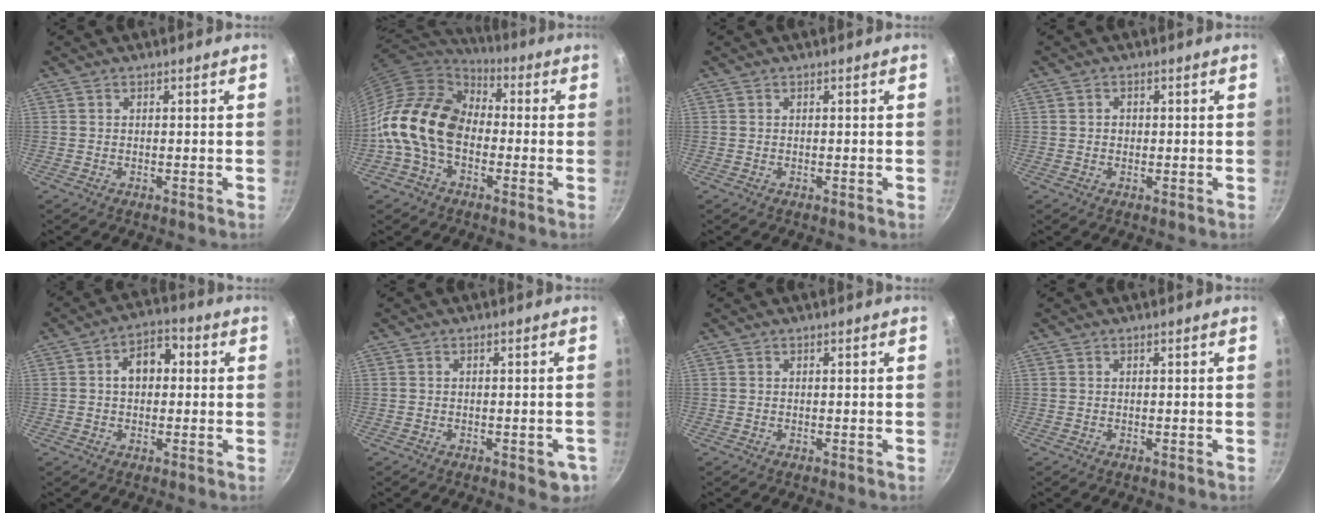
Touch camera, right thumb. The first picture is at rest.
{"total": 16.9, "force": [-2.3, 11.9, 11.8], "torque": [-0.187, 0.041, -0.065]}
{"total": 0.0}
{"total": 1.2, "force": [0.0, 1.0, 0.6], "torque": [-0.007, 0.003, -0.001]}
{"total": 7.5, "force": [0.8, 5.3, 5.2], "torque": [-0.044, 0.023, 0.002]}
{"total": 4.5, "force": [-1.8, 2.1, 3.5], "torque": [-0.027, 0.005, -0.020]}
{"total": 0.0}
{"total": 0.0}